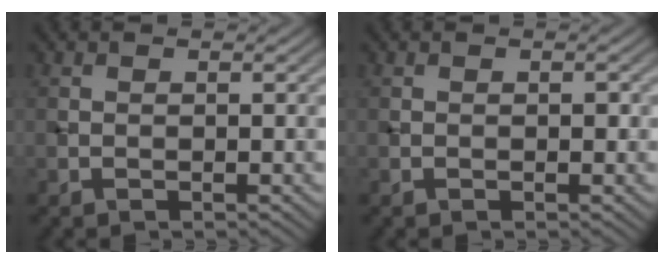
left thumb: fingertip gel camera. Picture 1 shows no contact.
{"total": 0.5, "force": [0.0, 0.4, 0.4], "torque": [-0.003, -0.003, -0.001]}